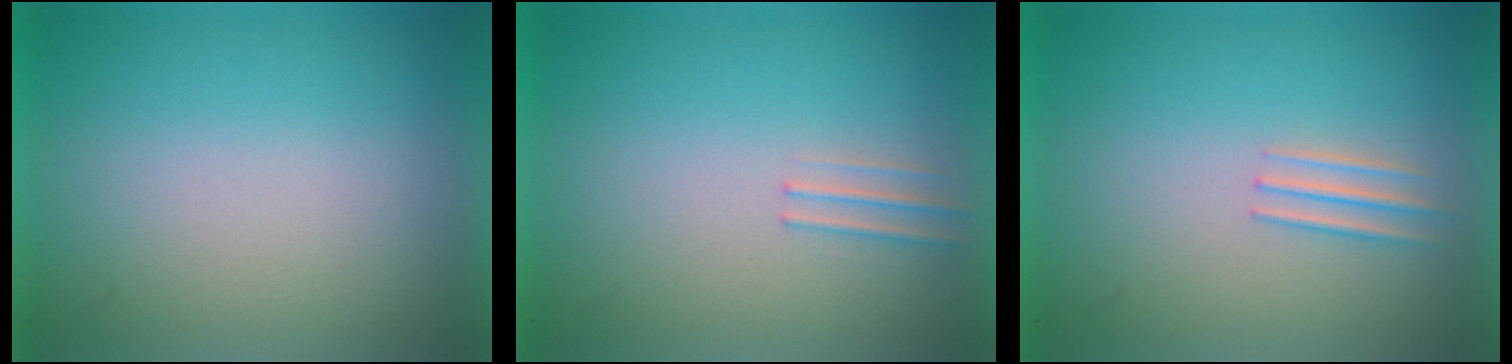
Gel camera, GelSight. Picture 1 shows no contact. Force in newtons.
{"total": 1.2}
{"total": 1.8}